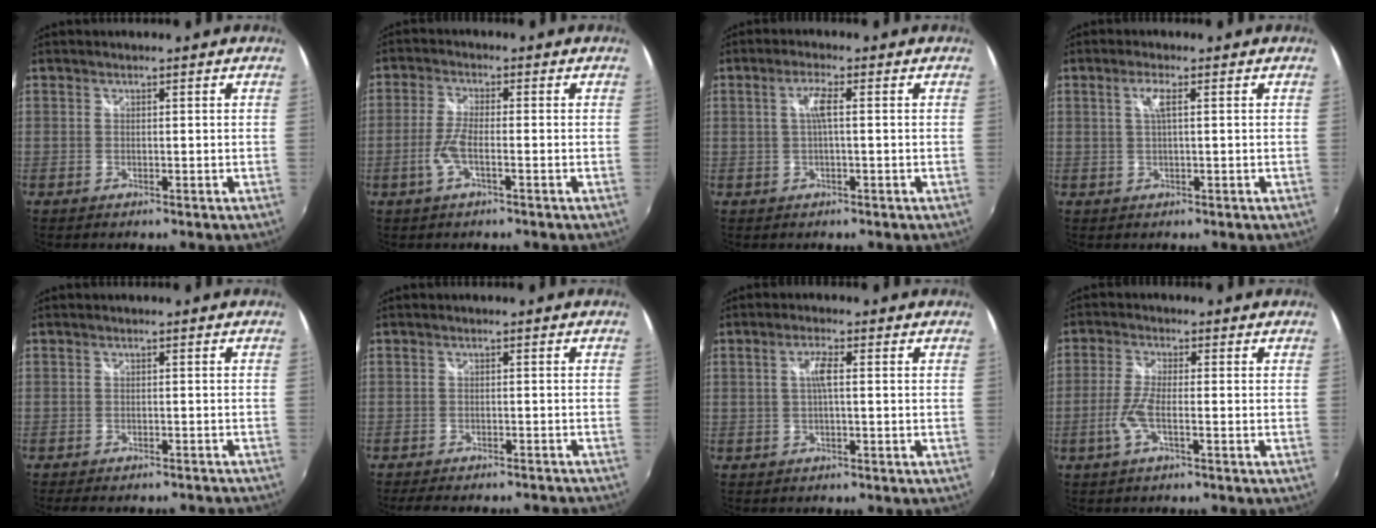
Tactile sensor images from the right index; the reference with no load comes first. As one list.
[{"total": 5.1, "force": [-1.7, 1.0, 4.7], "torque": [-0.106, -0.001, -0.036]}, {"total": 3.1, "force": [0.2, 0.1, 3.1], "torque": [-0.062, 0.004, 0.004]}, {"total": 2.5, "force": [0.6, 0.0, 2.4], "torque": [-0.047, 0.003, 0.009]}, {"total": 10.2, "force": [-9.0, 2.6, 4.1], "torque": [-0.087, -0.013, -0.114]}, {"total": 12.5, "force": [-11.1, 2.9, 5.0], "torque": [-0.105, -0.012, -0.141]}, {"total": 2.8, "force": [0.0, 0.2, 2.8], "torque": [-0.055, 0.004, 0.000]}, {"total": 5.4, "force": [-1.9, 0.9, 5.0], "torque": [-0.113, -0.002, -0.039]}]